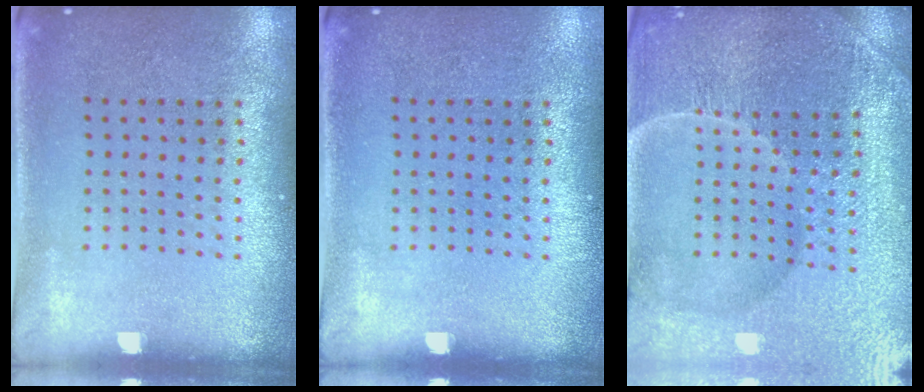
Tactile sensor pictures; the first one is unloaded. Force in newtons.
{"total": 0.0}
{"total": 5.4, "press": 5.1, "slide": 1.9}